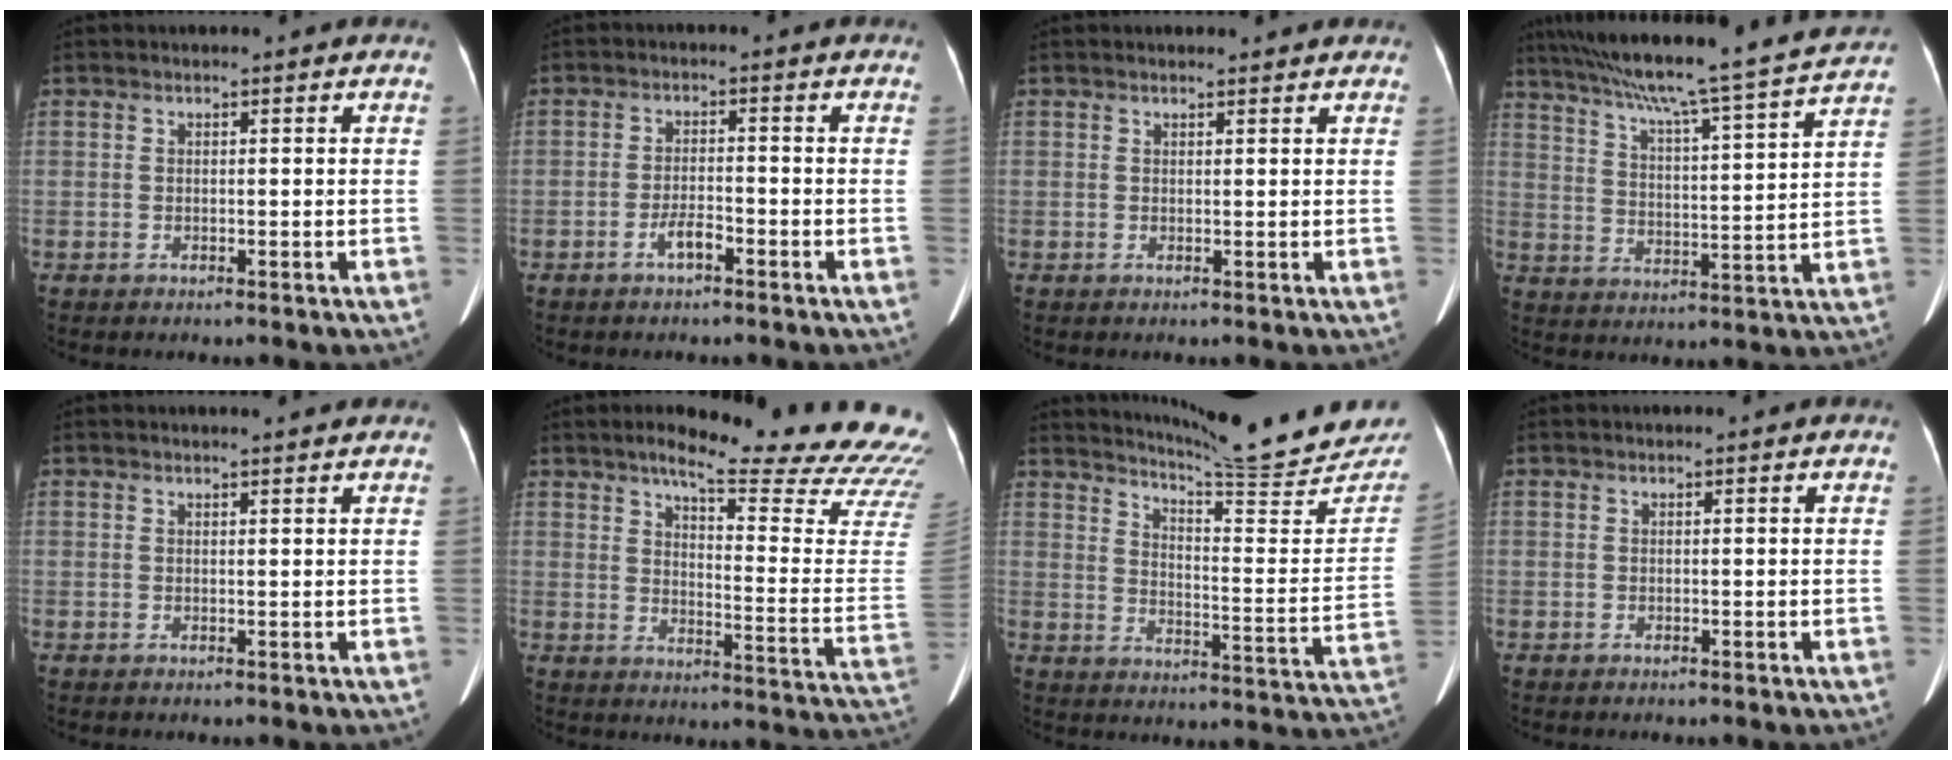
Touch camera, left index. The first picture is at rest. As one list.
[{"total": 2.5, "force": [-1.6, 0.6, 1.8], "torque": [-0.034, 0.001, -0.031]}, {"total": 3.1, "force": [2.9, 0.7, 0.9], "torque": [-0.012, 0.014, 0.032]}, {"total": 22.7, "force": [19.9, -1.4, 10.8], "torque": [-0.187, -0.017, 0.280]}, {"total": 2.4, "force": [2.3, 0.0, 0.8], "torque": [-0.012, 0.004, 0.027]}, {"total": 24.6, "force": [21.9, 1.6, 11.1], "torque": [-0.145, -0.112, 0.253]}, {"total": 20.7, "force": [19.7, 0.4, 6.5], "torque": [-0.098, -0.097, 0.249]}, {"total": 0.0}]